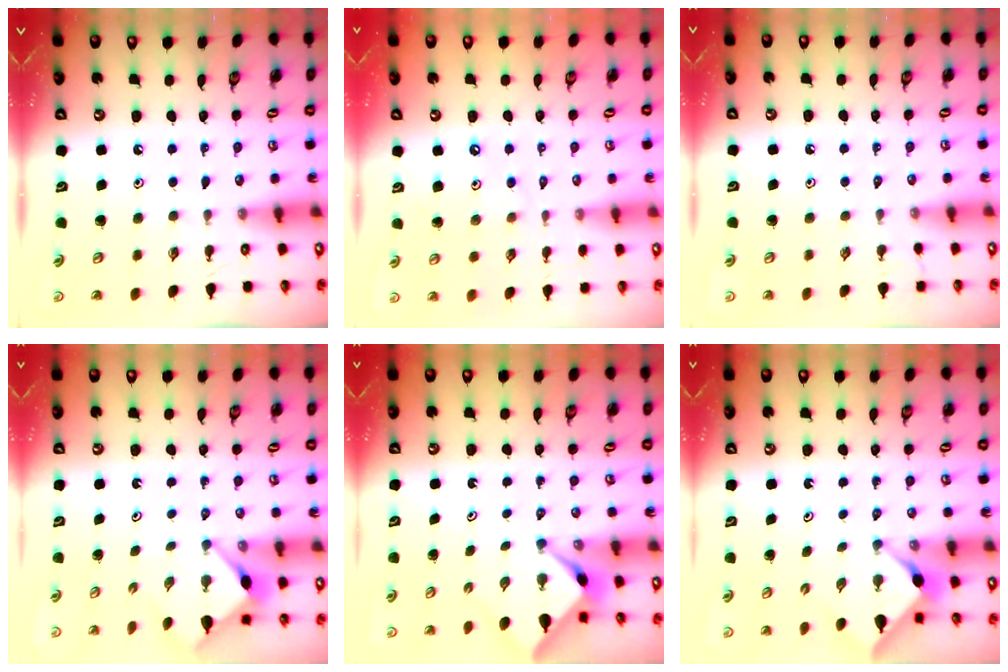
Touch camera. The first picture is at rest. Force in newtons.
{"total": 2.1, "press": 2.1, "slide": 0.3}
{"total": 1.1, "press": 1.1, "slide": 0.3}
{"total": 3.3, "press": 3.3, "slide": 0.3}
{"total": 2.4, "press": 2.4, "slide": 0.3}
{"total": 2.9, "press": 2.9, "slide": 0.3}